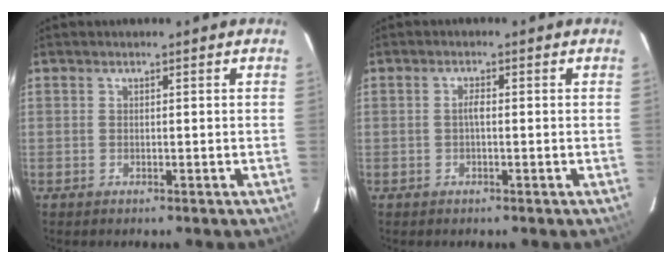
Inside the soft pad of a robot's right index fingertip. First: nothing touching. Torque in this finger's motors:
{"motor_torque": [0.29, -0.12, 0.13, 0.04]}